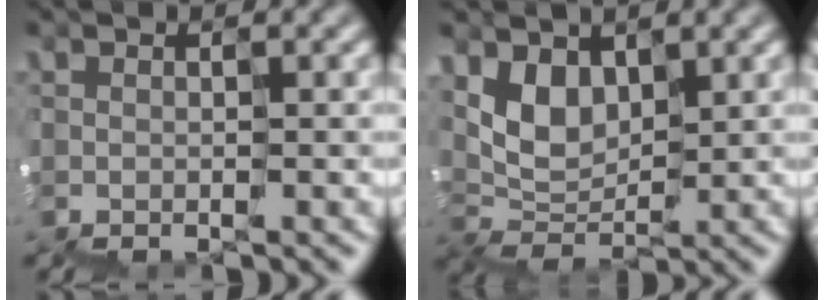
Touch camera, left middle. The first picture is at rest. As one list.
[{"total": 2.9, "force": [2.1, 1.9, 0.6], "torque": [-0.019, -0.002, 0.042]}]